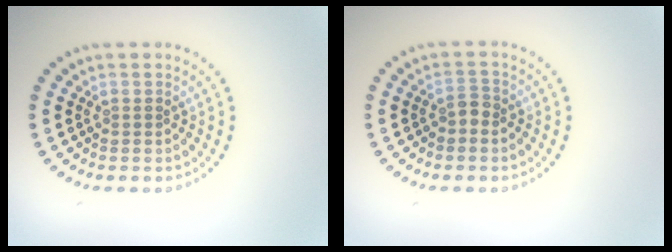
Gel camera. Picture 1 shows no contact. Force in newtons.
{"total": 1.0, "press": 0.8, "slide": 0.5}